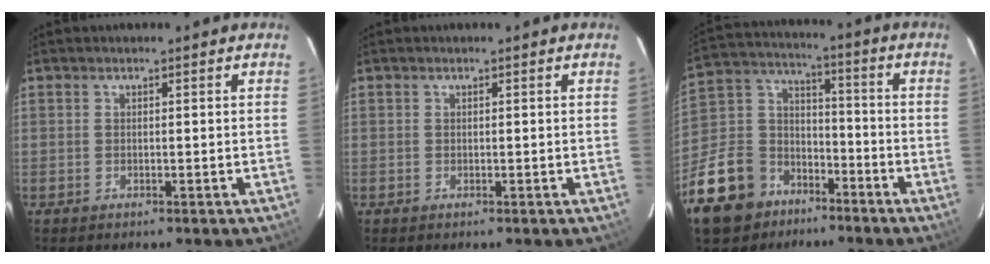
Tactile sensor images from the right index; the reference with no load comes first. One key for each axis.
{"total": 0.0}
{"total": 17.1, "fx": -10.9, "fy": 11.9, "fz": 5.8, "tx": -0.161, "ty": 0.044, "tz": -0.171}